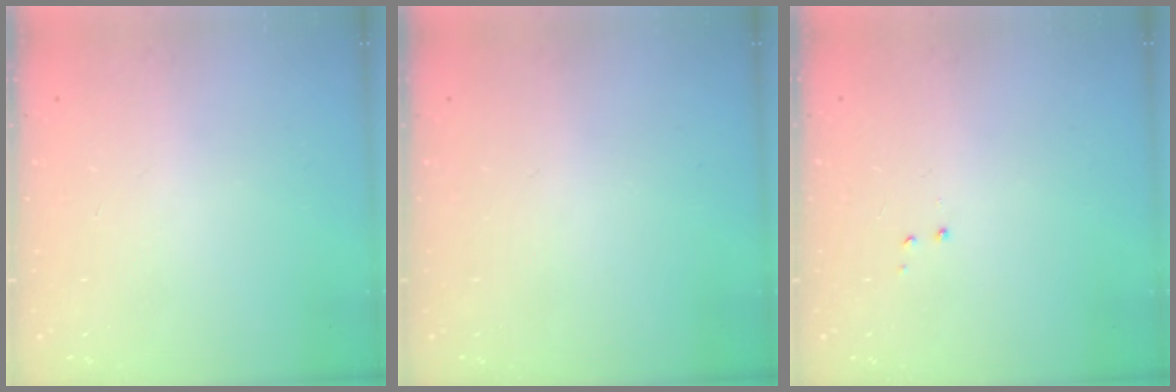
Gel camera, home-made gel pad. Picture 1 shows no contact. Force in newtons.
{"total": 0.0}
{"total": 2.9, "press": 2.8, "slide": 0.6}